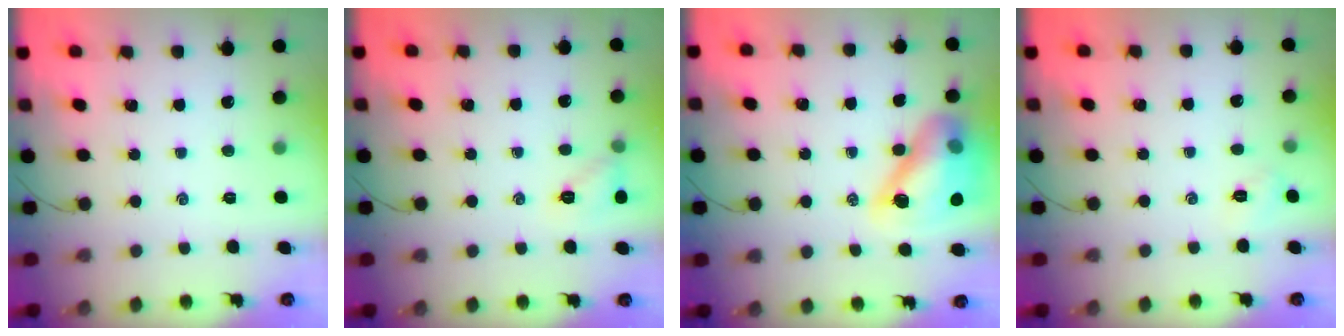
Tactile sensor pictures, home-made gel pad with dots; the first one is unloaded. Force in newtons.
{"total": 6.8, "press": 6.6, "slide": 1.7}
{"total": 15.5, "press": 14.9, "slide": 4.1}
{"total": 2.8, "press": 2.7, "slide": 0.8}